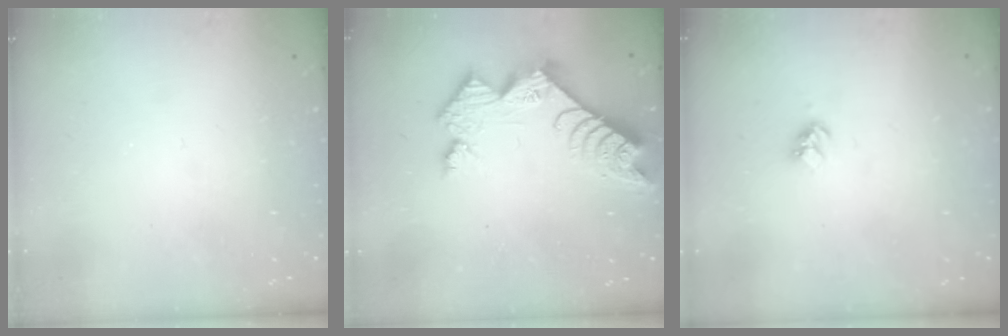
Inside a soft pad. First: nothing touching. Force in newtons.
{"total": 11.2, "press": 11.1, "slide": 0.9}
{"total": 3.9, "press": 3.8, "slide": 0.5}